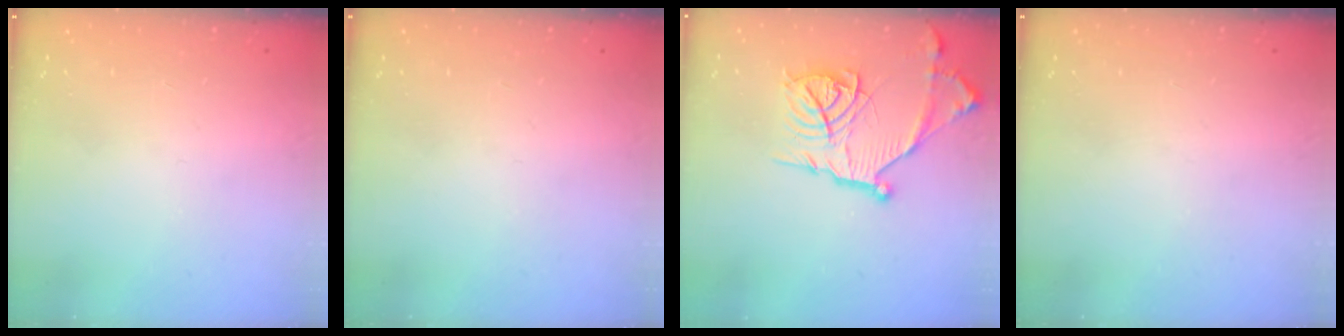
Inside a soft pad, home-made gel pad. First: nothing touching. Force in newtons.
{"total": 0.0}
{"total": 17.5, "press": 17.4, "slide": 1.6}
{"total": 0.0}